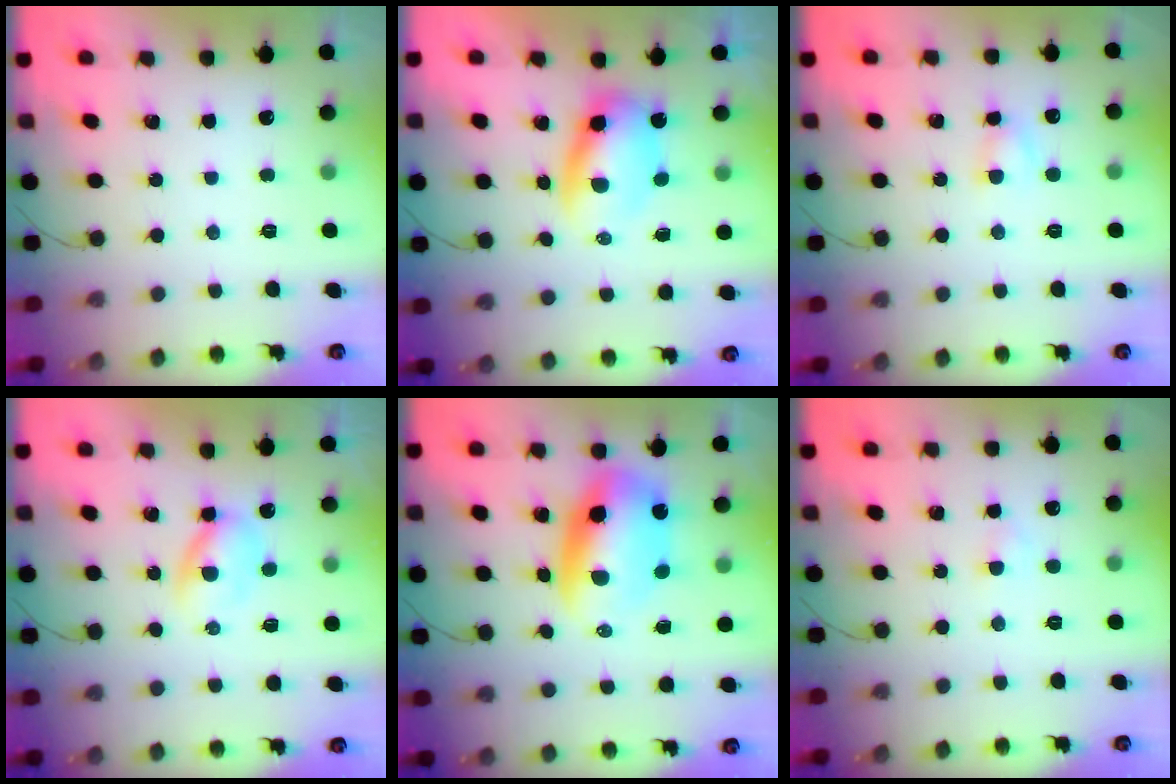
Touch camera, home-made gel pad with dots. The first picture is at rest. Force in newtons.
{"total": 7.0, "press": 6.9, "slide": 1.4}
{"total": 3.4, "press": 3.2, "slide": 1.1}
{"total": 3.7, "press": 3.6, "slide": 0.9}
{"total": 11.1, "press": 10.7, "slide": 3.2}
{"total": 1.8, "press": 1.6, "slide": 0.8}